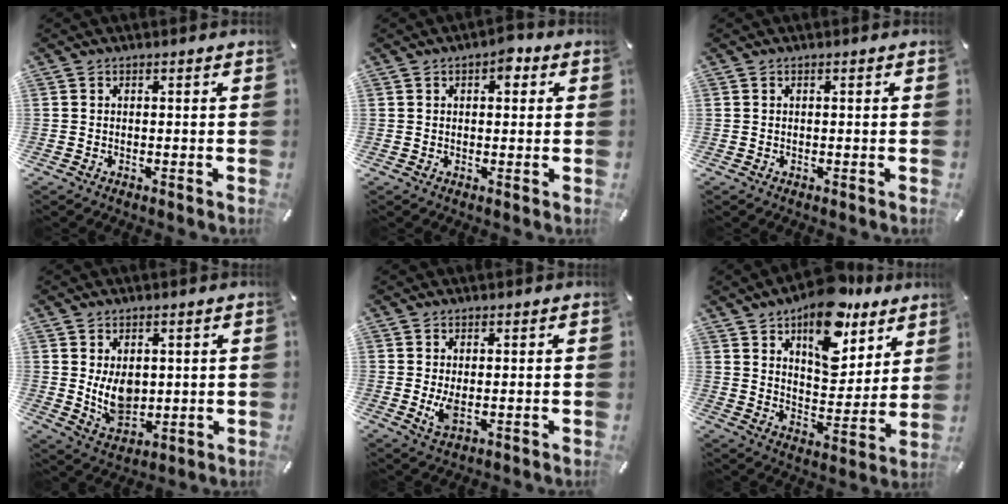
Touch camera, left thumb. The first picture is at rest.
{"total": 3.4, "force": [1.4, 2.2, 2.3], "torque": [-0.026, 0.001, 0.016]}
{"total": 0.0}
{"total": 7.7, "force": [1.7, 5.6, 5.0], "torque": [-0.095, -0.016, 0.027]}
{"total": 4.1, "force": [0.1, 1.9, 3.6], "torque": [-0.076, -0.008, -0.002]}
{"total": 16.8, "force": [12.0, 8.8, 7.9], "torque": [-0.111, -0.081, 0.208]}